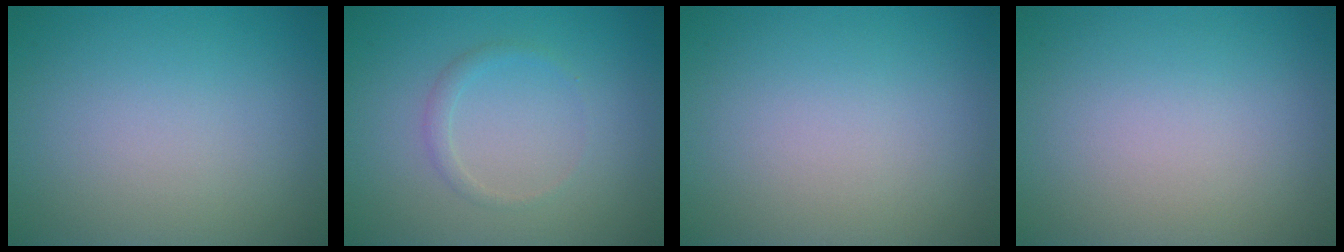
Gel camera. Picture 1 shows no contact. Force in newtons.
{"total": 1.1, "press": 1.1, "slide": 0.0}
{"total": 0.0}
{"total": 0.0}